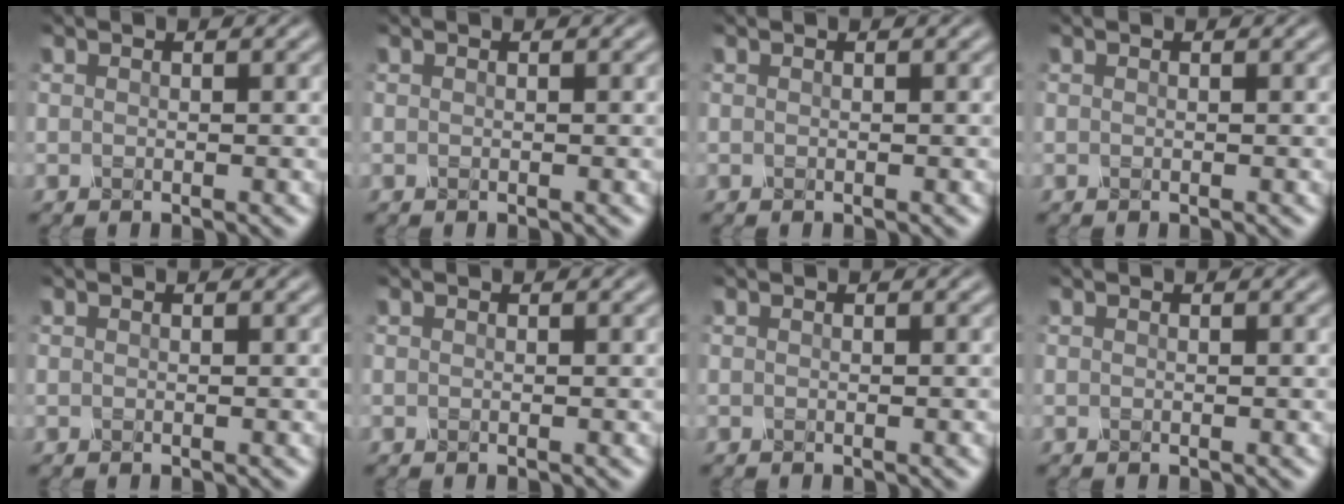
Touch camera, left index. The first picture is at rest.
{"total": 0.0}
{"total": 0.0}
{"total": 0.0}
{"total": 0.0}
{"total": 0.0}
{"total": 0.7, "force": [-0.1, 0.1, 0.6], "torque": [-0.006, 0.001, -0.001]}
{"total": 0.0}